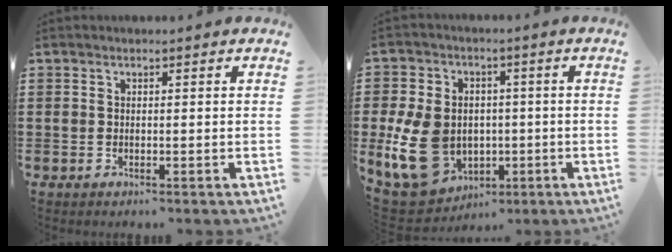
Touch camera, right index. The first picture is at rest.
{"total": 13.7, "force": [-1.8, 10.7, 8.4], "torque": [-0.218, 0.005, -0.029]}